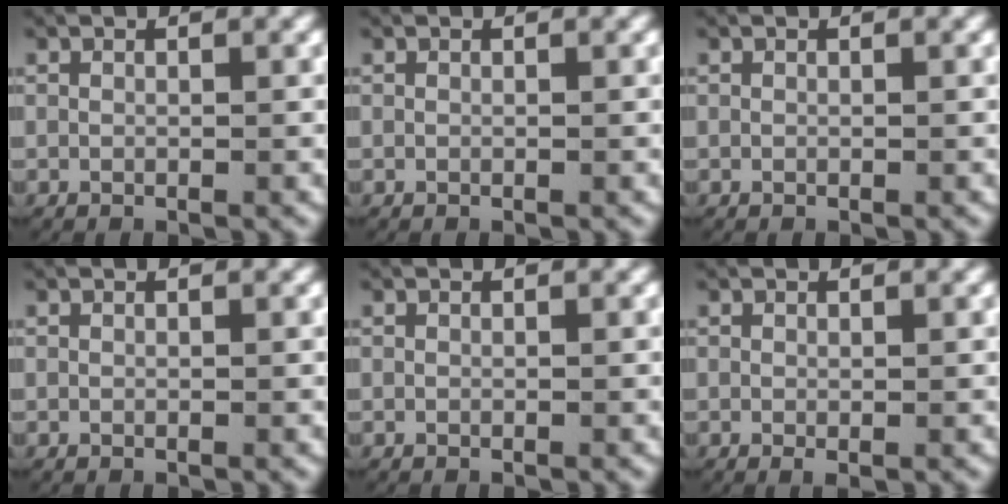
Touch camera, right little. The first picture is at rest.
{"total": 0.0}
{"total": 0.0}
{"total": 0.0}
{"total": 0.0}
{"total": 0.8, "force": [-0.3, 0.3, 0.7], "torque": [-0.015, -0.007, -0.002]}